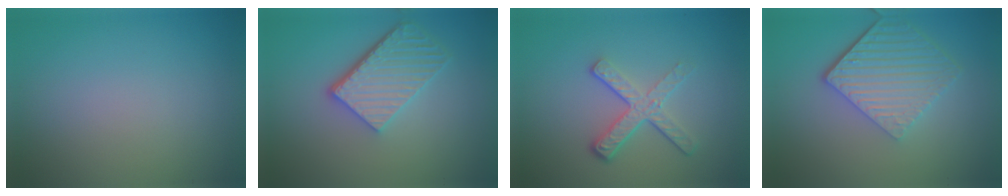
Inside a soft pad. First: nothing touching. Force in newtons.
{"total": 5.2, "press": 3.9, "slide": 3.5}
{"total": 4.1, "press": 2.7, "slide": 3.0}
{"total": 5.8, "press": 4.3, "slide": 3.9}